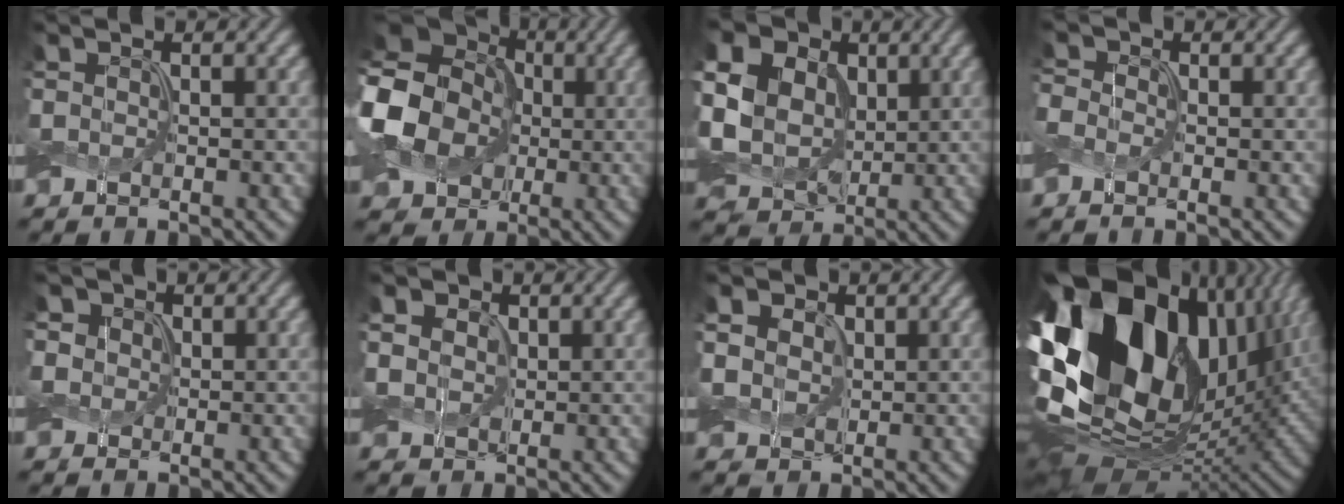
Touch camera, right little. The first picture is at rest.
{"total": 14.9, "force": [-1.3, 12.9, 7.3], "torque": [-0.197, 0.002, -0.062]}
{"total": 14.5, "force": [3.5, 11.7, 7.9], "torque": [-0.201, 0.027, 0.060]}
{"total": 1.4, "force": [-0.8, 1.0, 0.5], "torque": [-0.011, 0.005, -0.021]}
{"total": 2.8, "force": [1.2, 2.4, 0.9], "torque": [-0.043, 0.003, 0.023]}
{"total": 2.9, "force": [0.6, 2.3, 1.5], "torque": [-0.040, 0.009, -0.001]}
{"total": 3.8, "force": [0.9, 3.0, 2.1], "torque": [-0.062, 0.012, 0.007]}
{"total": 20.2, "force": [3.9, 13.5, 14.5], "torque": [-0.291, 0.017, 0.068]}